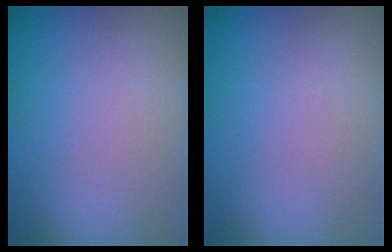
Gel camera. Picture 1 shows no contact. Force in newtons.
{"total": 0.0}